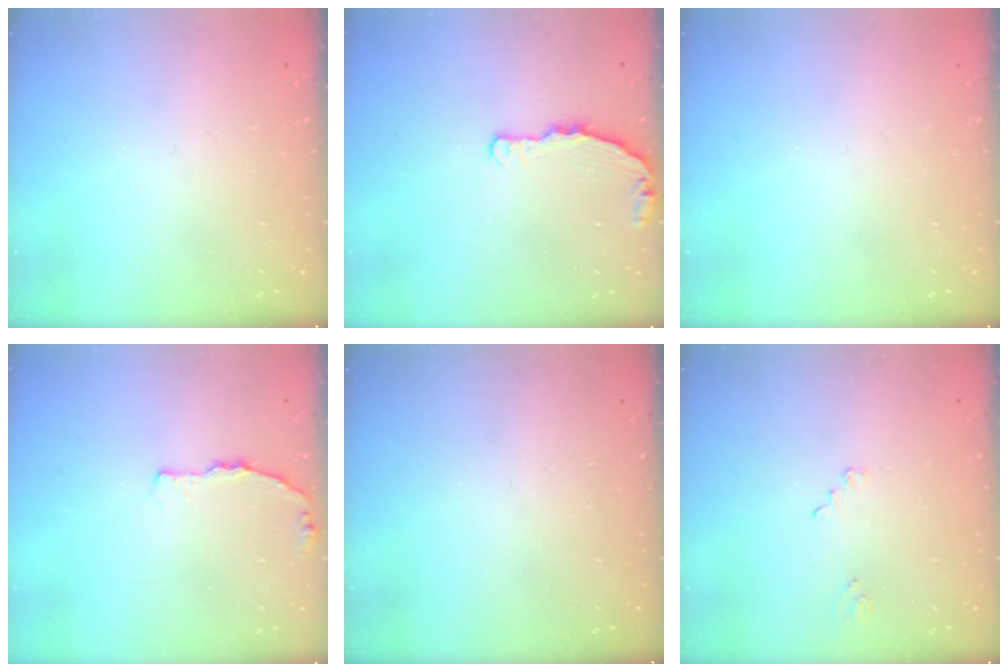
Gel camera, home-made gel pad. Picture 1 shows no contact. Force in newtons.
{"total": 4.3, "press": 4.3, "slide": 0.4}
{"total": 0.0}
{"total": 3.7, "press": 3.7, "slide": 0.4}
{"total": 0.0}
{"total": 1.0, "press": 1.0, "slide": 0.1}